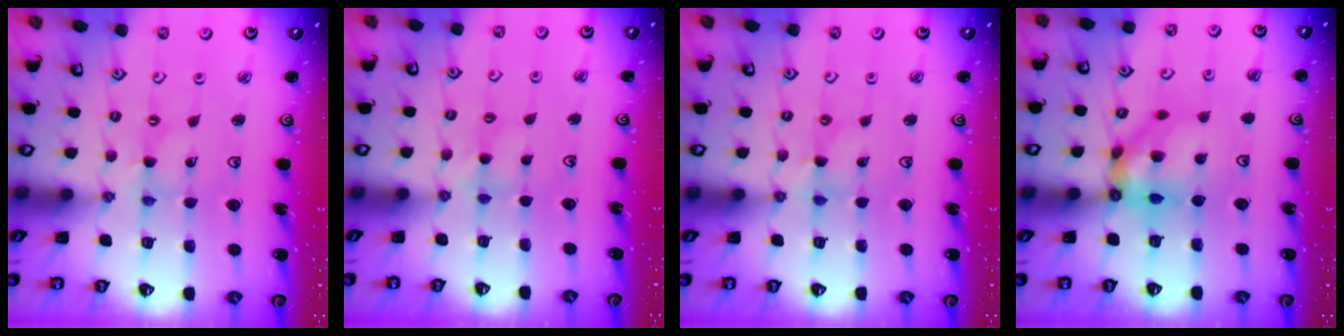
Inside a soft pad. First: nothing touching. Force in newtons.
{"total": 4.0, "press": 4.0, "slide": 0.5}
{"total": 1.6, "press": 1.5, "slide": 0.2}
{"total": 10.3, "press": 10.3, "slide": 1.0}